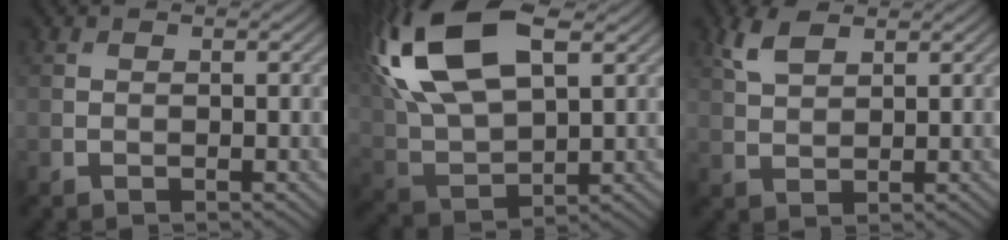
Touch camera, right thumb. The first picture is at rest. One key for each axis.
{"total": 18.1, "fx": 7.2, "fy": 9.2, "fz": 13.9, "tx": -0.322, "ty": 0.031, "tz": 0.124}
{"total": 4.0, "fx": 2.5, "fy": 1.7, "fz": 2.7, "tx": -0.069, "ty": 0.007, "tz": 0.053}